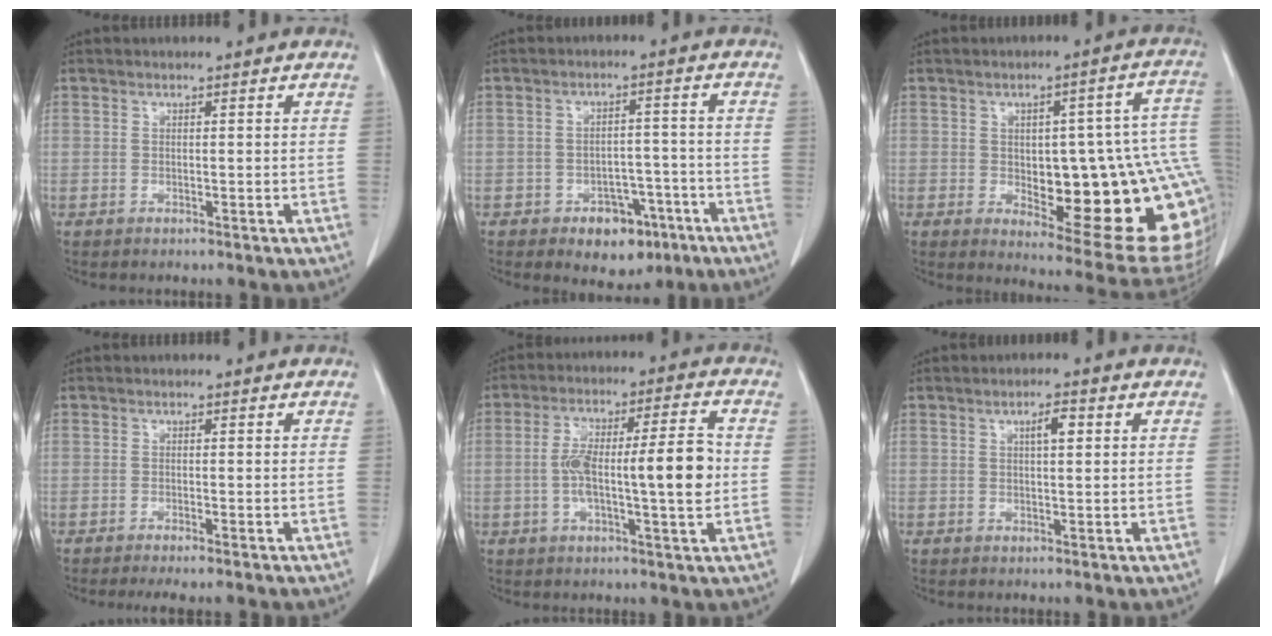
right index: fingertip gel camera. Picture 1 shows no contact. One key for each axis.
{"total": 7.1, "fx": -4.2, "fy": 4.2, "fz": 3.9, "tx": -0.046, "ty": 0.014, "tz": -0.054}
{"total": 23.2, "fx": -2.8, "fy": 6.9, "fz": 22.0, "tx": -0.192, "ty": 0.021, "tz": -0.011}
{"total": 3.1, "fx": -2.5, "fy": 0.0, "fz": 1.8, "tx": -0.025, "ty": -0.007, "tz": -0.037}
{"total": 12.7, "fx": -0.8, "fy": 2.0, "fz": 12.6, "tx": -0.210, "ty": 0.021, "tz": -0.014}
{"total": 2.5, "fx": 0.9, "fy": 0.5, "fz": 2.3, "tx": -0.040, "ty": 0.002, "tz": 0.014}